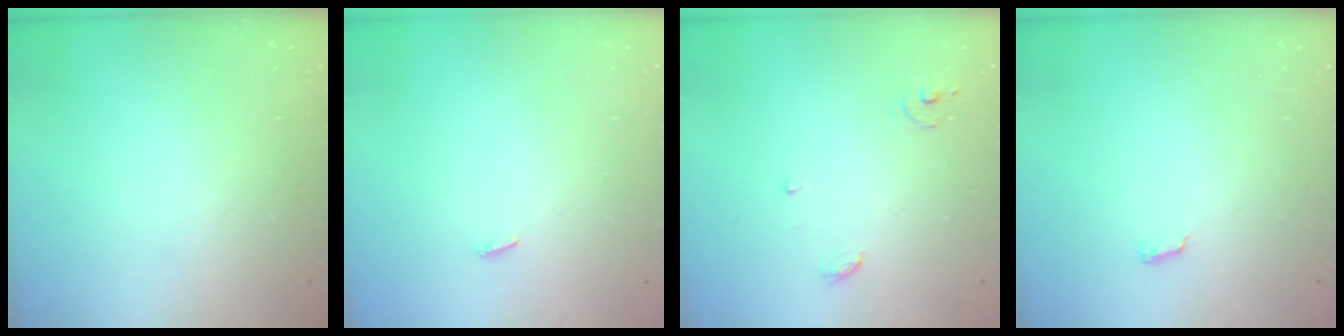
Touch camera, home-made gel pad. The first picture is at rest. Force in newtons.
{"total": 2.1, "press": 1.9, "slide": 0.7}
{"total": 4.2, "press": 4.2, "slide": 0.2}
{"total": 6.4, "press": 3.8, "slide": 5.1}